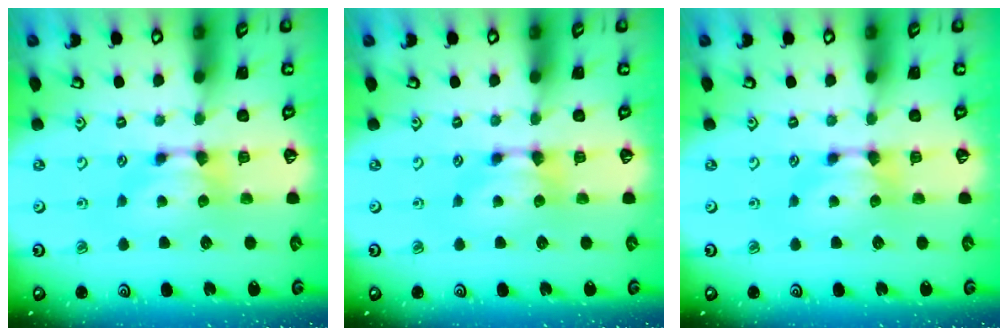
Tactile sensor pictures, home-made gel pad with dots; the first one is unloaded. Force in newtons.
{"total": 0.0}
{"total": 0.0}